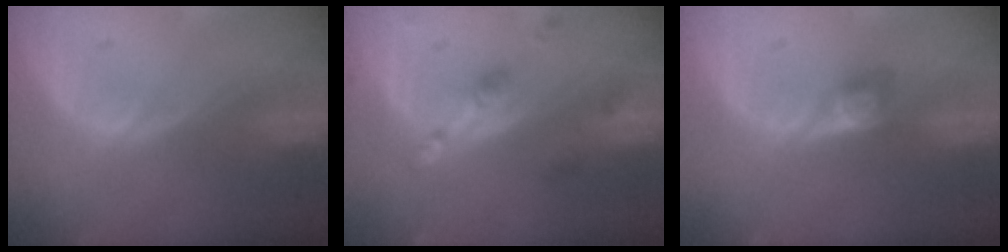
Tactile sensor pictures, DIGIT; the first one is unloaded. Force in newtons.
{"total": 4.8, "press": 4.8, "slide": 0.1}
{"total": 2.6, "press": 2.5, "slide": 0.7}